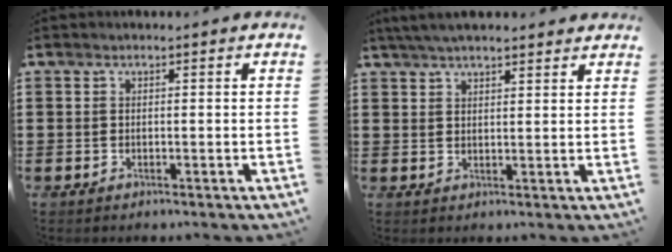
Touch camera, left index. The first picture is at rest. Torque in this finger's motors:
{"motor_torque": [2.14, 0.00, 0.60, 0.21]}